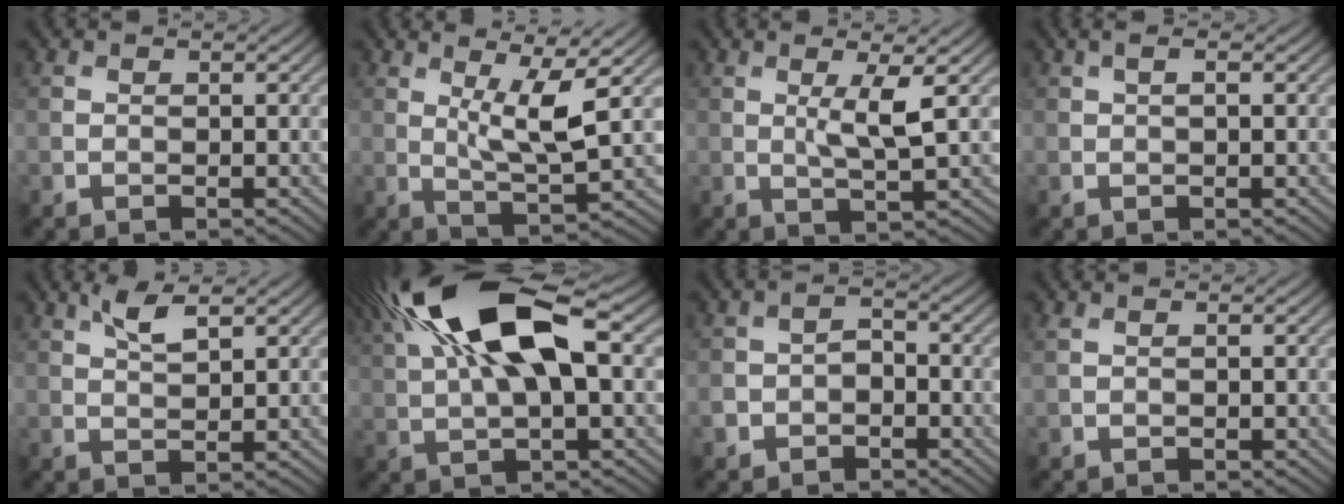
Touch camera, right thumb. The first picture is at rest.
{"total": 7.8, "force": [2.2, 1.4, 7.4], "torque": [-0.138, 0.003, 0.042]}
{"total": 4.3, "force": [0.9, 0.4, 4.1], "torque": [-0.085, 0.003, 0.022]}
{"total": 1.2, "force": [0.3, 0.2, 1.1], "torque": [-0.021, 0.002, 0.007]}
{"total": 3.2, "force": [2.0, 0.8, 2.4], "torque": [-0.055, 0.001, 0.040]}
{"total": 15.5, "force": [4.9, 5.9, 13.4], "torque": [-0.282, 0.023, 0.080]}
{"total": 3.1, "force": [-1.8, 2.2, 1.2], "torque": [-0.024, 0.000, -0.038]}
{"total": 1.3, "force": [0.3, 0.7, 1.0], "torque": [-0.028, 0.002, 0.008]}